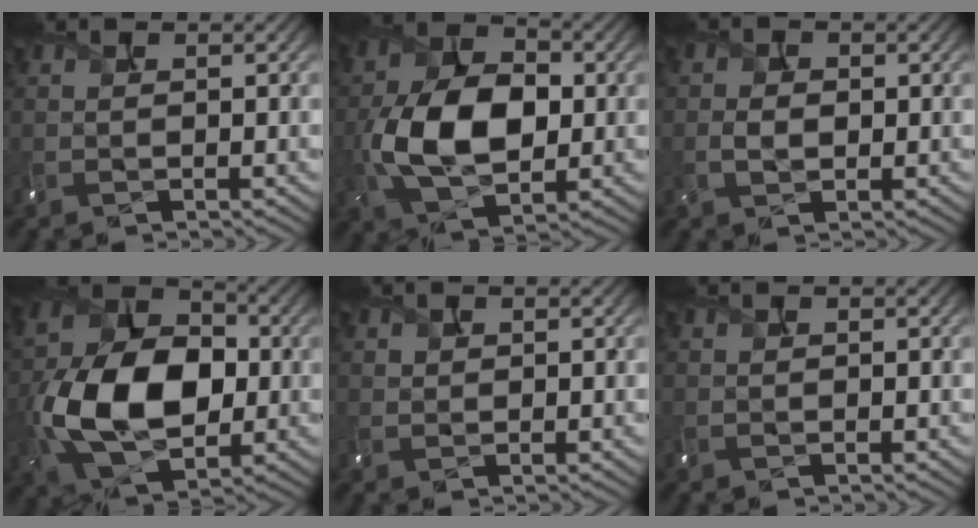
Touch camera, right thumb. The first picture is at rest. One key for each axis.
{"total": 10.6, "fx": -1.3, "fy": 6.8, "fz": 8.1, "tx": -0.174, "ty": -0.004, "tz": -0.020}
{"total": 1.5, "fx": -0.5, "fy": 1.2, "fz": 0.8, "tx": -0.019, "ty": -0.002, "tz": -0.004}
{"total": 13.4, "fx": -2.1, "fy": 8.9, "fz": 9.9, "tx": -0.207, "ty": -0.005, "tz": -0.044}
{"total": 0.7, "fx": 0.4, "fy": 0.5, "fz": -0.1, "tx": -0.007, "ty": 0.003, "tz": 0.016}
{"total": 0.0}